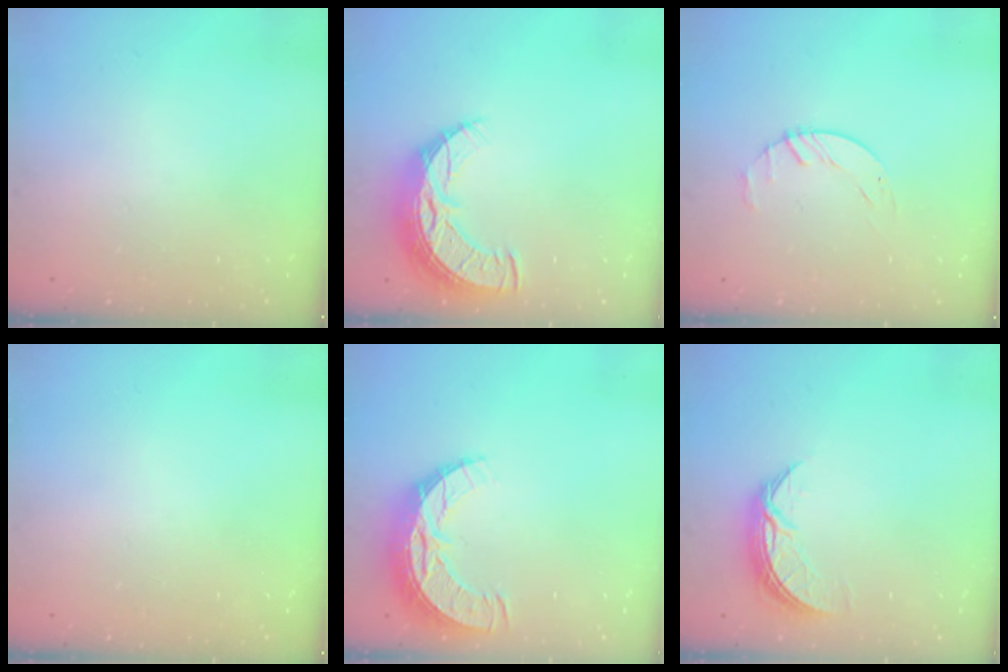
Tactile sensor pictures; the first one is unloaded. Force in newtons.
{"total": 11.2, "press": 11.1, "slide": 0.9}
{"total": 1.6, "press": 1.6, "slide": 0.3}
{"total": 0.0}
{"total": 10.3, "press": 10.3, "slide": 0.9}
{"total": 7.6, "press": 7.6, "slide": 0.5}